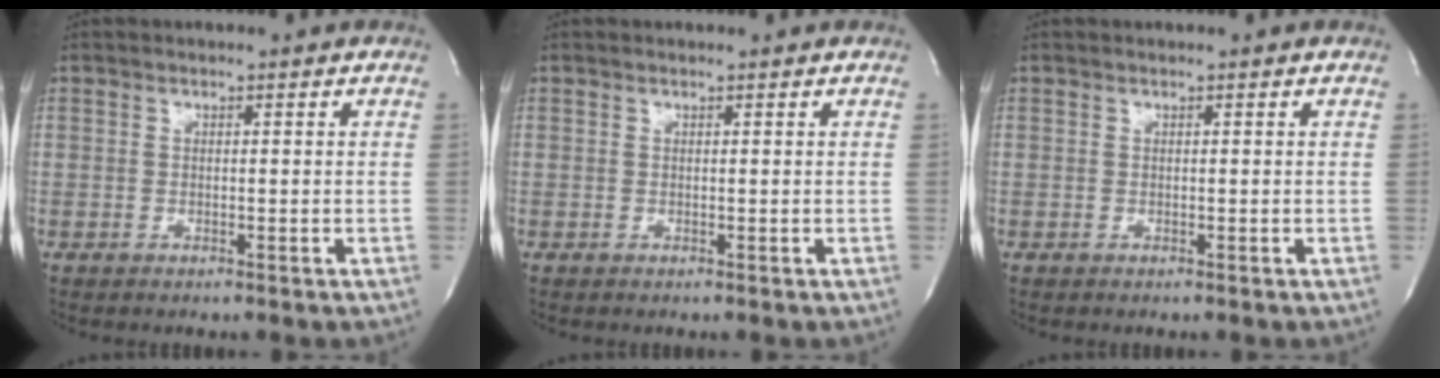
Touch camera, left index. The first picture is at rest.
{"total": 0.0}
{"total": 0.0}